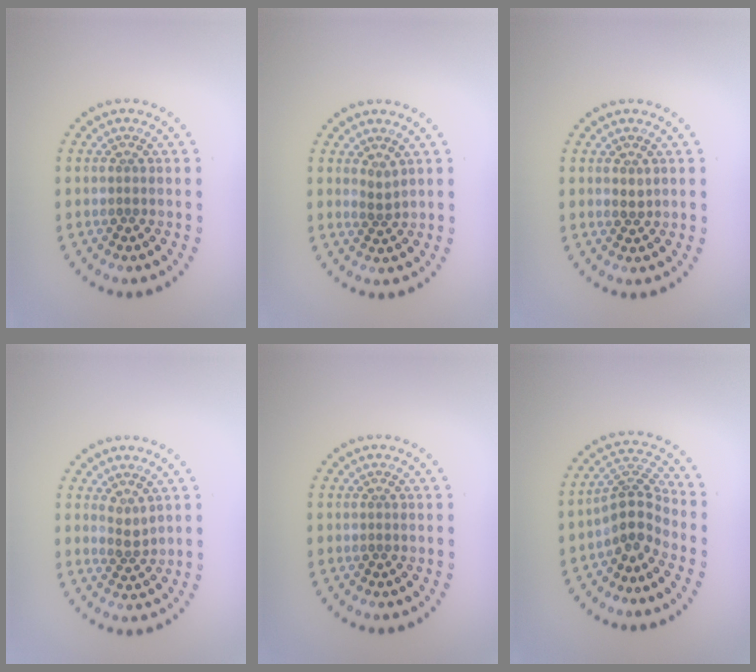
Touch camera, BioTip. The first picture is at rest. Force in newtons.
{"total": 1.1, "press": 0.7, "slide": 0.8}
{"total": 0.8, "press": 0.7, "slide": 0.2}
{"total": 1.5, "press": 1.1, "slide": 1.1}
{"total": 0.0}
{"total": 3.7, "press": 2.8, "slide": 2.4}